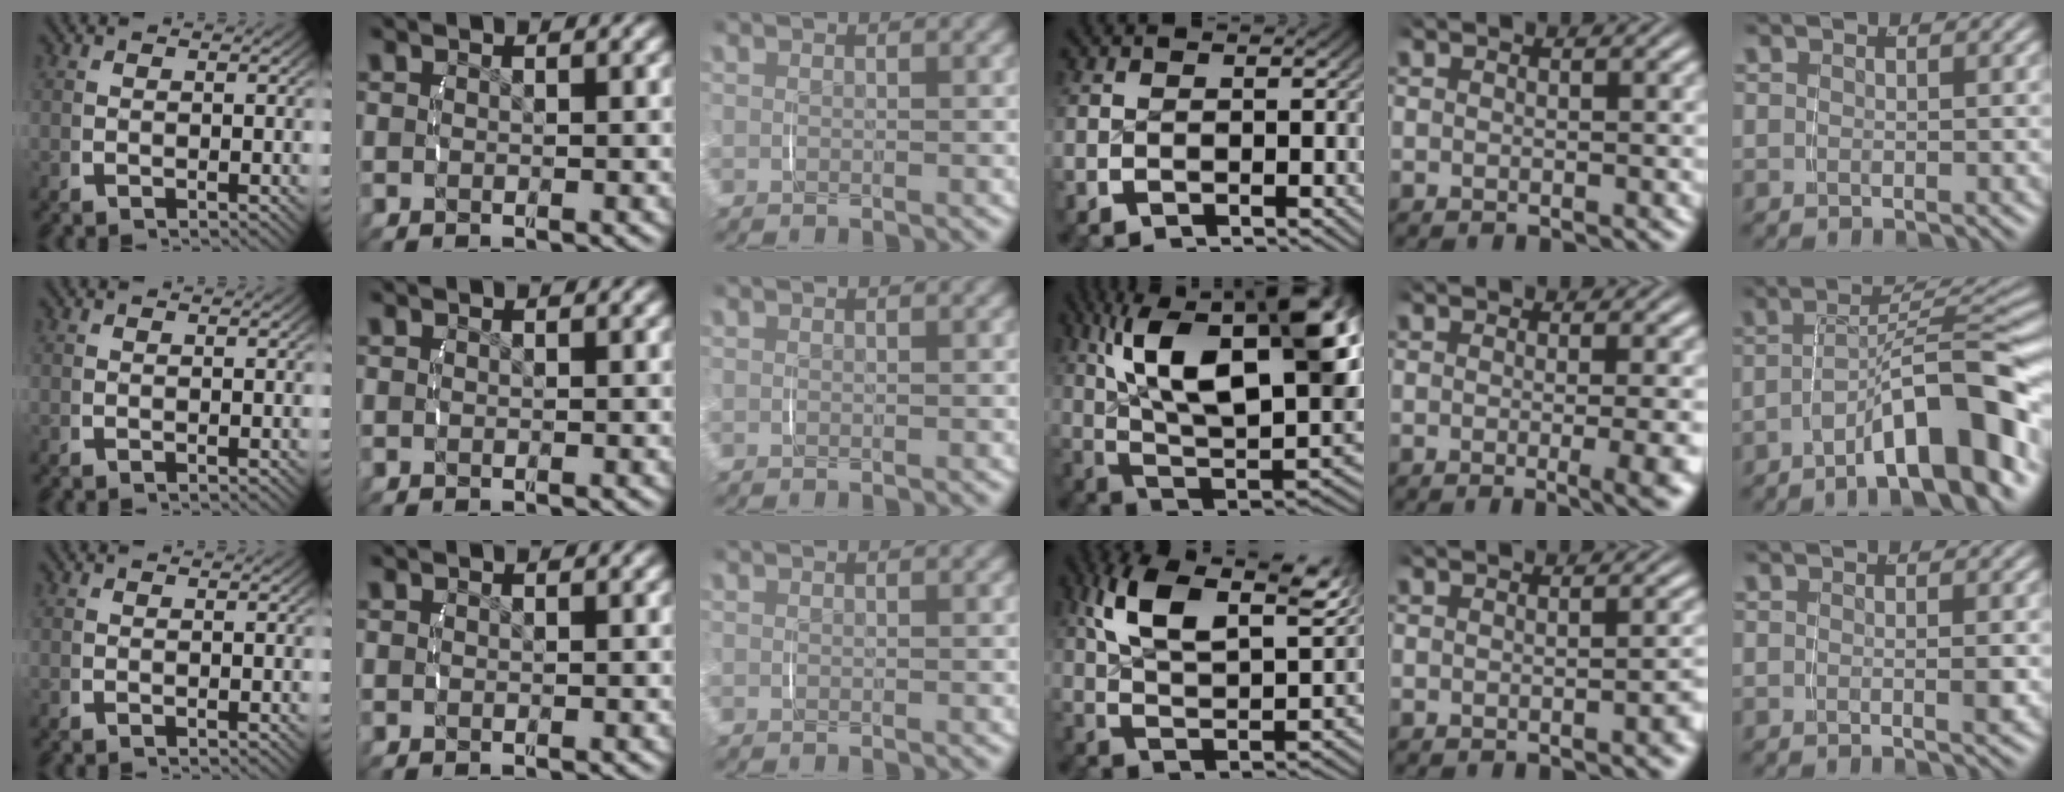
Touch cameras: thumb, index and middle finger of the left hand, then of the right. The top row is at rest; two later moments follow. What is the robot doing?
{"motion": "lift_and_place", "object": "phone"}